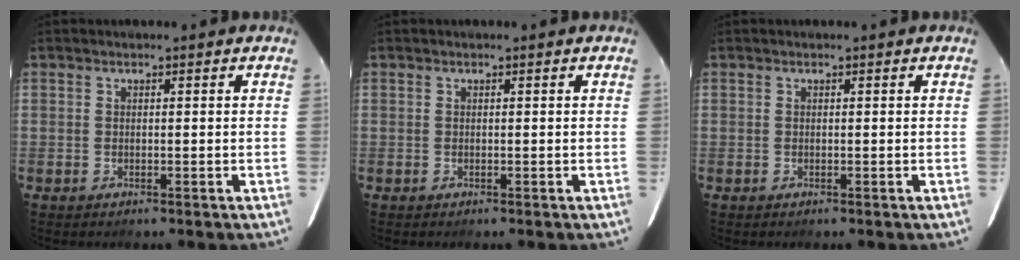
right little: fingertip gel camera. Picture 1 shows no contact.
{"total": 0.0}
{"total": 0.0}